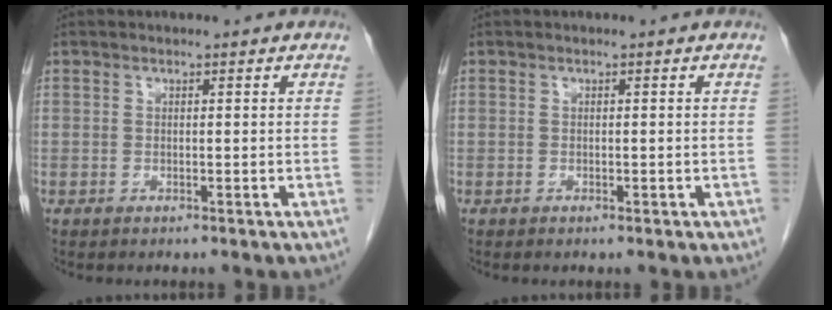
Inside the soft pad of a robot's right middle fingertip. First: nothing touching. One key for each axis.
{"total": 0.6, "fx": -0.3, "fy": 0.2, "fz": 0.5, "tx": -0.010, "ty": -0.001, "tz": -0.003}